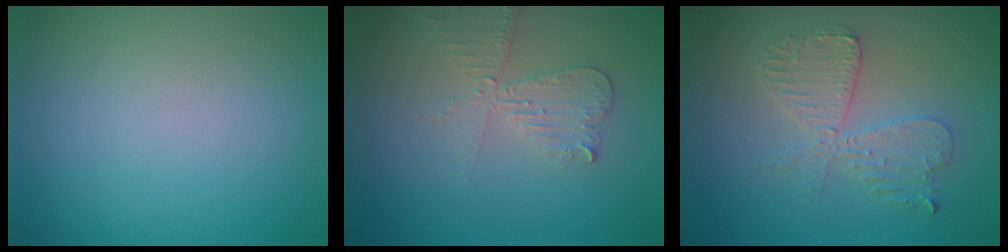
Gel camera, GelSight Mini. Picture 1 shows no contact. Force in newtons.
{"total": 3.0, "press": 2.8, "slide": 1.1}
{"total": 4.2, "press": 3.6, "slide": 2.2}